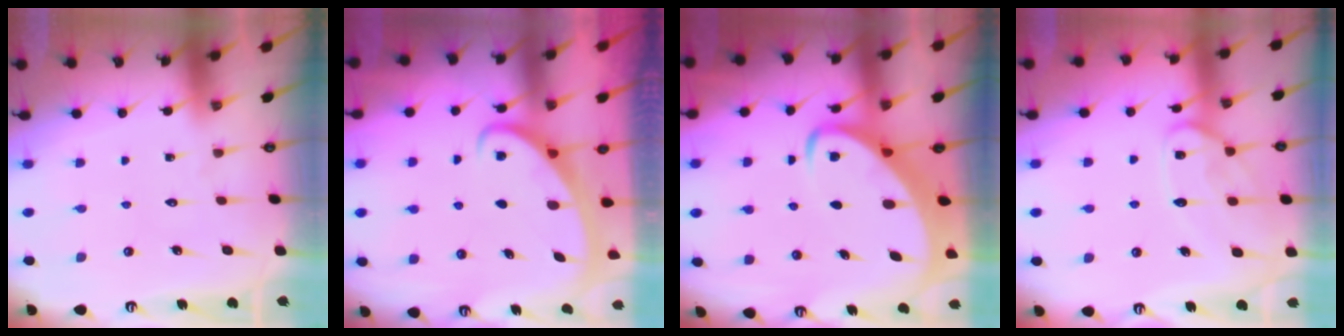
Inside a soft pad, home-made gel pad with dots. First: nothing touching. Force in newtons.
{"total": 2.6, "press": 2.6, "slide": 0.3}
{"total": 4.2, "press": 4.2, "slide": 0.5}
{"total": 12.6, "press": 12.6, "slide": 1.0}